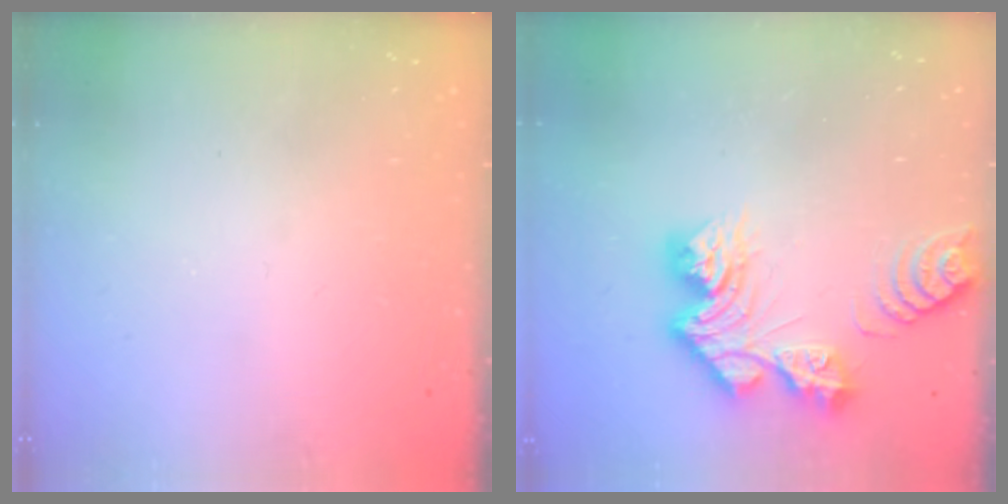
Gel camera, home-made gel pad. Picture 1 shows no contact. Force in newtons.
{"total": 13.6, "press": 13.6, "slide": 1.3}